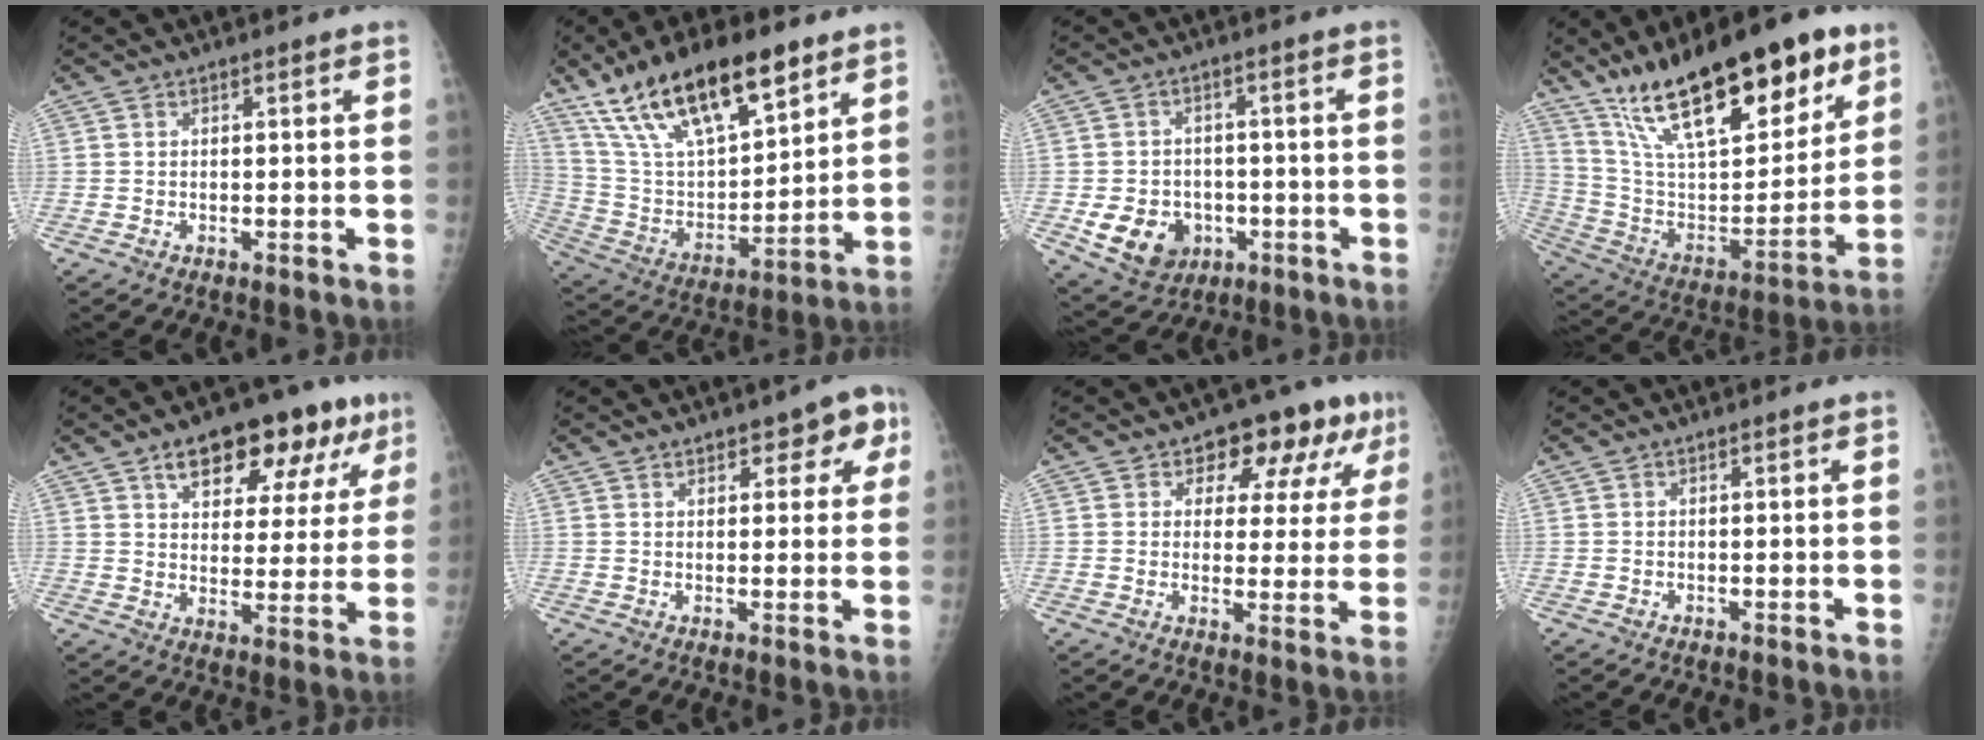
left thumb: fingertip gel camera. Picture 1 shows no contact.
{"total": 23.3, "force": [14.9, 8.6, 15.8], "torque": [-0.262, -0.040, 0.278]}
{"total": 10.0, "force": [-3.0, 8.2, 4.8], "torque": [-0.057, 0.013, -0.034]}
{"total": 29.4, "force": [18.4, 10.6, 20.3], "torque": [-0.300, -0.042, 0.316]}
{"total": 18.0, "force": [10.1, 8.7, 12.1], "torque": [-0.123, -0.011, 0.145]}
{"total": 6.1, "force": [3.2, 3.1, 4.1], "torque": [-0.013, -0.007, 0.032]}
{"total": 11.8, "force": [6.3, 6.9, 7.2], "torque": [-0.036, -0.015, 0.076]}
{"total": 0.0}